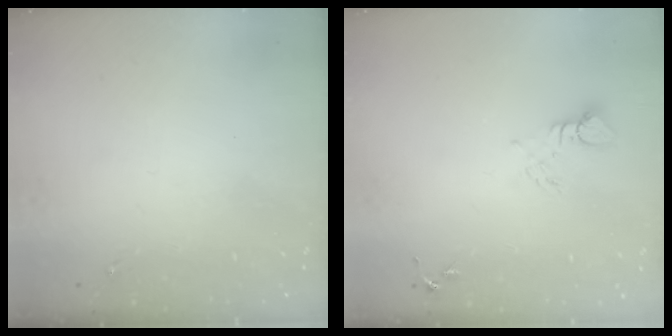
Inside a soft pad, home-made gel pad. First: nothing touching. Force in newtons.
{"total": 4.1, "press": 4.1, "slide": 0.2}